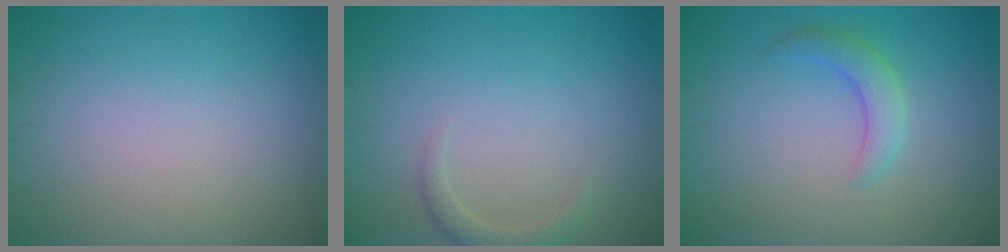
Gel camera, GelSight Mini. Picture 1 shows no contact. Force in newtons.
{"total": 1.6, "press": 1.6, "slide": 0.1}
{"total": 2.4, "press": 2.4, "slide": 0.1}